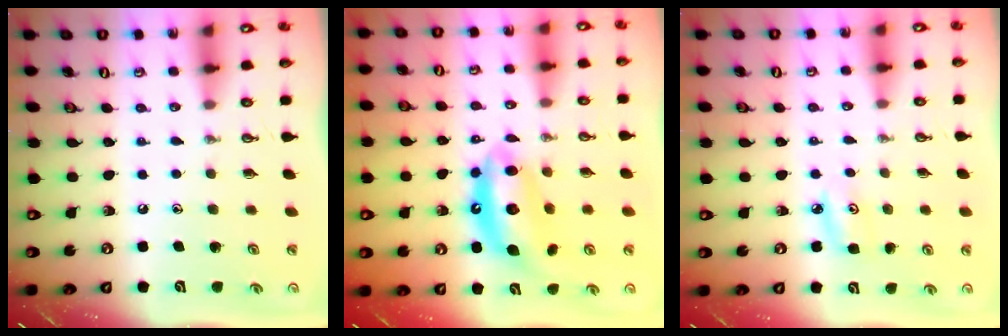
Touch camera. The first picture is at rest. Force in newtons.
{"total": 12.1, "press": 12.1, "slide": 1.0}
{"total": 5.6, "press": 5.6, "slide": 0.4}